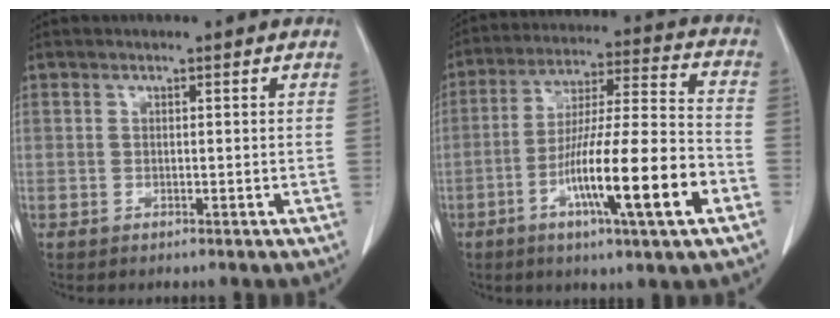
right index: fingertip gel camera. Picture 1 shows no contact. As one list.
[{"total": 17.4, "force": [-6.8, 0.6, 16.0], "torque": [-0.277, -0.008, -0.114]}]